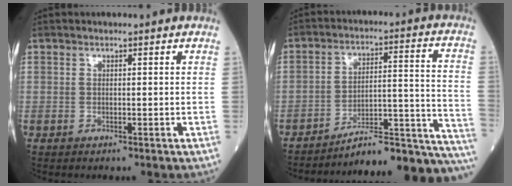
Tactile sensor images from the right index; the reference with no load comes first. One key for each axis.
{"total": 20.2, "fx": -19.0, "fy": 1.0, "fz": 6.9, "tx": -0.027, "ty": 0.046, "tz": -0.263}